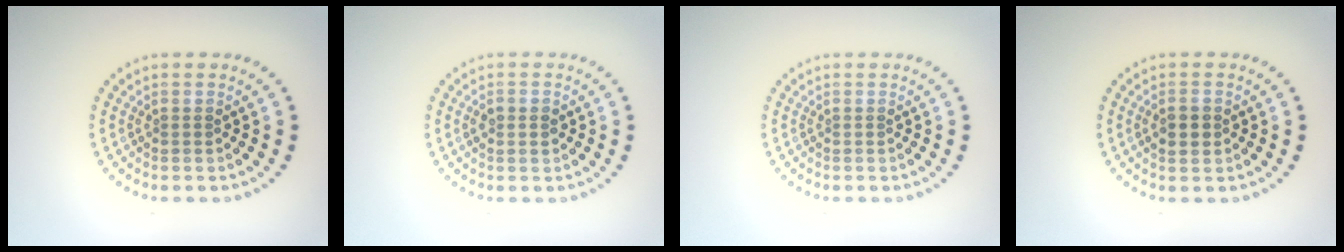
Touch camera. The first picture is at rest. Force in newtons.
{"total": 1.3, "press": 1.3, "slide": 0.2}
{"total": 0.0}
{"total": 1.7, "press": 1.7, "slide": 0.1}